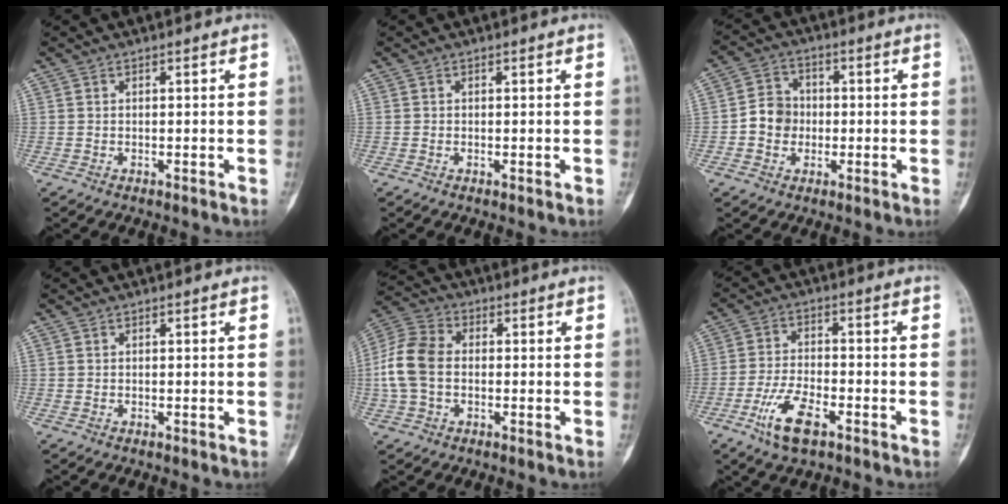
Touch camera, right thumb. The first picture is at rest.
{"total": 0.0}
{"total": 6.5, "force": [-0.9, 5.8, 2.7], "torque": [-0.020, 0.017, -0.026]}
{"total": 0.0}
{"total": 10.3, "force": [-0.5, 7.2, 7.3], "torque": [-0.154, 0.026, -0.019]}
{"total": 8.4, "force": [-4.4, 3.4, 6.3], "torque": [-0.126, 0.014, -0.083]}